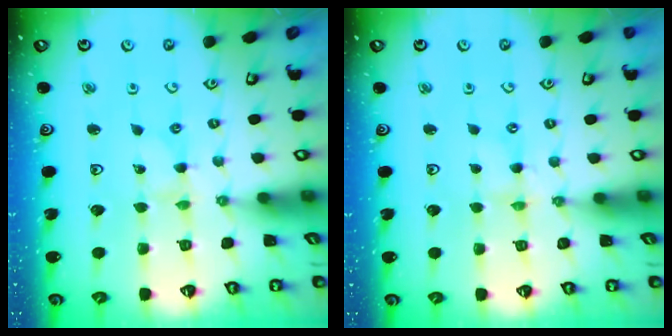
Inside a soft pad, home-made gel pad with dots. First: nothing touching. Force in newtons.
{"total": 0.7, "press": 0.7, "slide": 0.2}